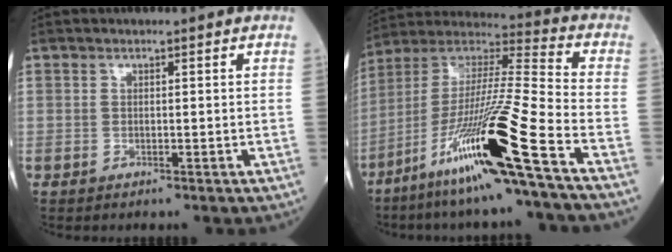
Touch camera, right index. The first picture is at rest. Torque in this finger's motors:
{"motor_torque": [1.87, -0.27, 1.06, 0.21]}